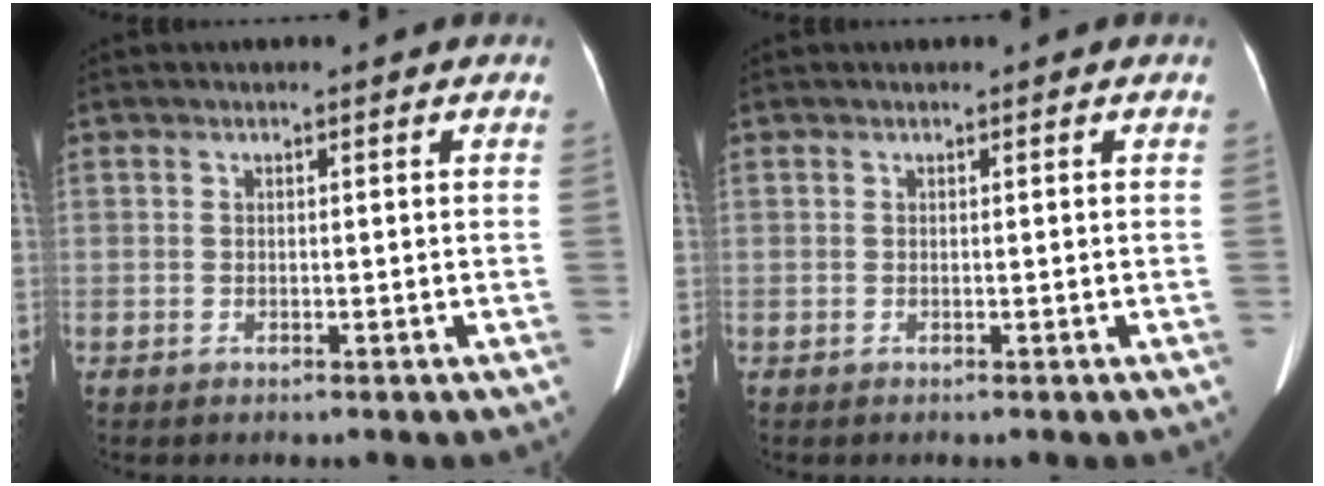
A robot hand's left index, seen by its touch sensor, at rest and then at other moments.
{"total": 0.0}